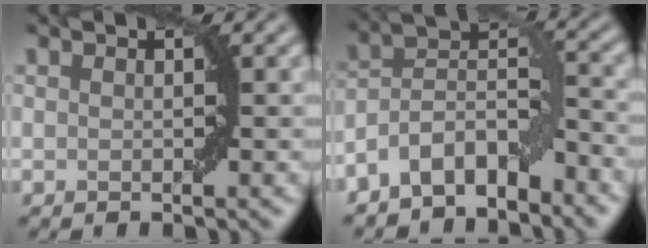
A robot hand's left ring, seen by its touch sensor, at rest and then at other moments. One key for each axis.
{"total": 6.6, "fx": -4.5, "fy": 3.0, "fz": 3.8, "tx": -0.054, "ty": 0.009, "tz": -0.092}